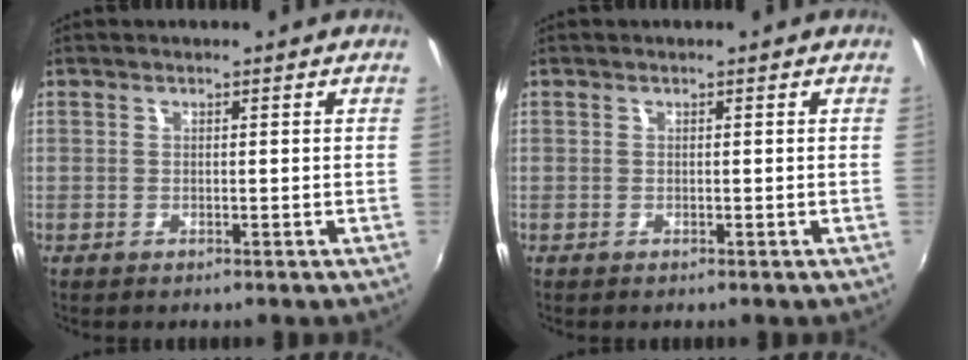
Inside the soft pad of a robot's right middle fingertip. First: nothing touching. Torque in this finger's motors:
{"motor_torque": [0.05, -0.01, 0.03, 0.00]}